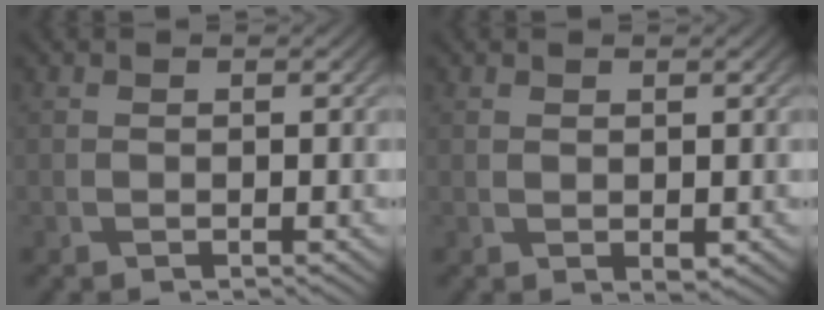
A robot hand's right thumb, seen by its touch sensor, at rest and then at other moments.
{"total": 0.9, "force": [0.2, 0.5, 0.8], "torque": [-0.012, -0.004, 0.007]}